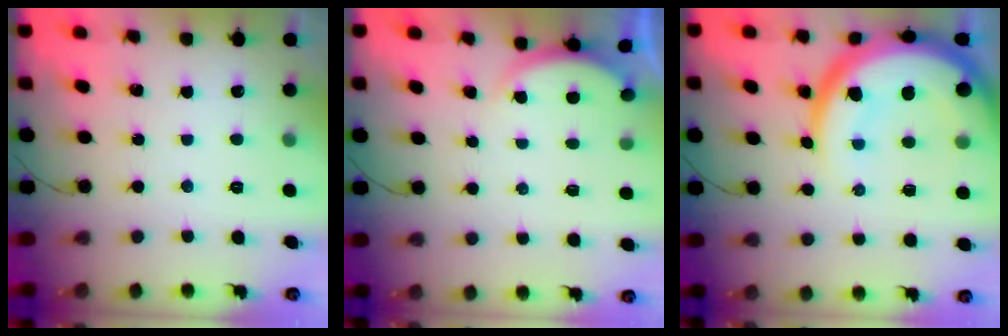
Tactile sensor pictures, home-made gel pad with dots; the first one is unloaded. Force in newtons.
{"total": 2.2, "press": 2.2, "slide": 0.6}
{"total": 20.1, "press": 20.0, "slide": 1.8}